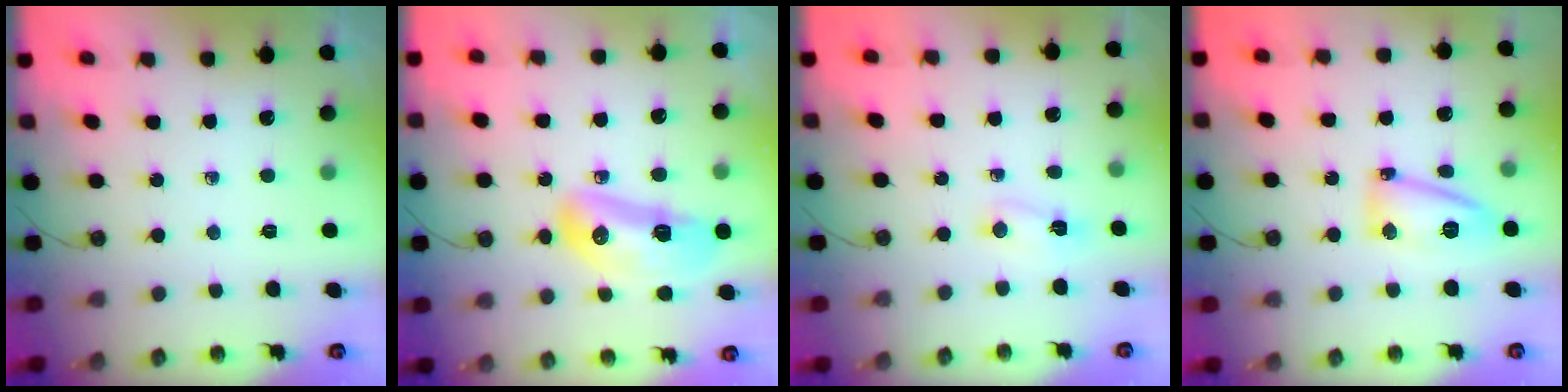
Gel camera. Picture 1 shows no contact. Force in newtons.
{"total": 14.8, "press": 14.7, "slide": 1.7}
{"total": 2.4, "press": 2.1, "slide": 1.1}
{"total": 9.7, "press": 9.6, "slide": 0.7}